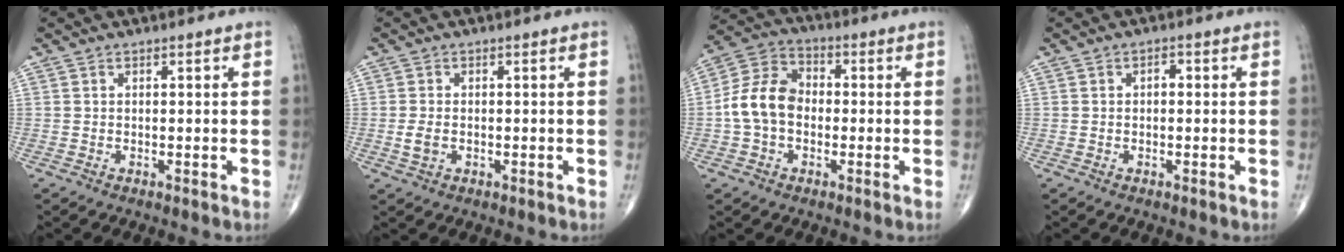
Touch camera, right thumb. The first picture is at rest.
{"total": 2.5, "force": [-0.4, 1.6, 1.8], "torque": [-0.041, 0.002, -0.006]}
{"total": 10.2, "force": [-1.0, 7.5, 6.8], "torque": [-0.123, 0.035, -0.032]}
{"total": 1.4, "force": [0.0, 0.9, 1.1], "torque": [-0.013, 0.006, -0.004]}